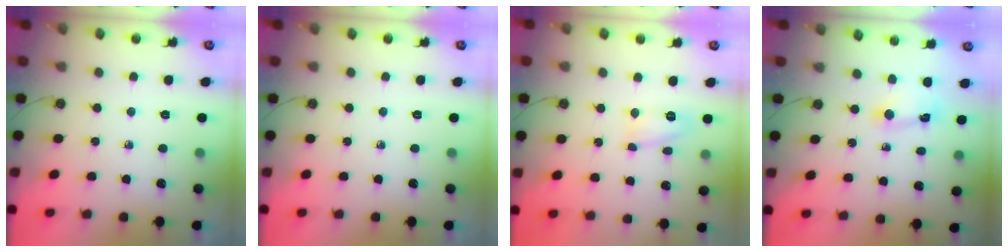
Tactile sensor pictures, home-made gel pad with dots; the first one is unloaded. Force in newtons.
{"total": 0.0}
{"total": 7.6, "press": 7.6, "slide": 0.5}
{"total": 2.7, "press": 2.7, "slide": 0.3}